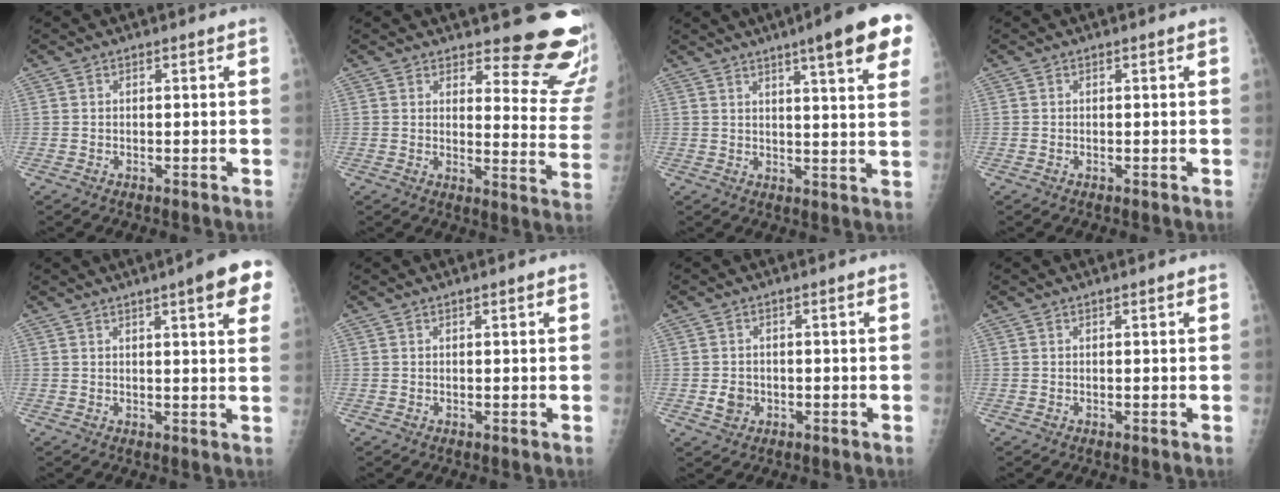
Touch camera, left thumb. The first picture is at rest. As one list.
[{"total": 15.4, "force": [13.3, 4.1, 6.6], "torque": [-0.031, -0.132, 0.143]}, {"total": 14.4, "force": [8.1, 1.7, 11.9], "torque": [-0.140, -0.028, 0.097]}, {"total": 0.0}, {"total": 9.8, "force": [5.1, 1.5, 8.3], "torque": [-0.087, -0.012, 0.057]}, {"total": 1.1, "force": [0.6, 0.1, 0.9], "torque": [-0.012, 0.000, 0.009]}, {"total": 2.6, "force": [-0.5, 2.2, 1.2], "torque": [-0.010, 0.003, -0.004]}, {"total": 0.8, "force": [0.4, 0.0, 0.6], "torque": [-0.009, 0.001, 0.006]}]